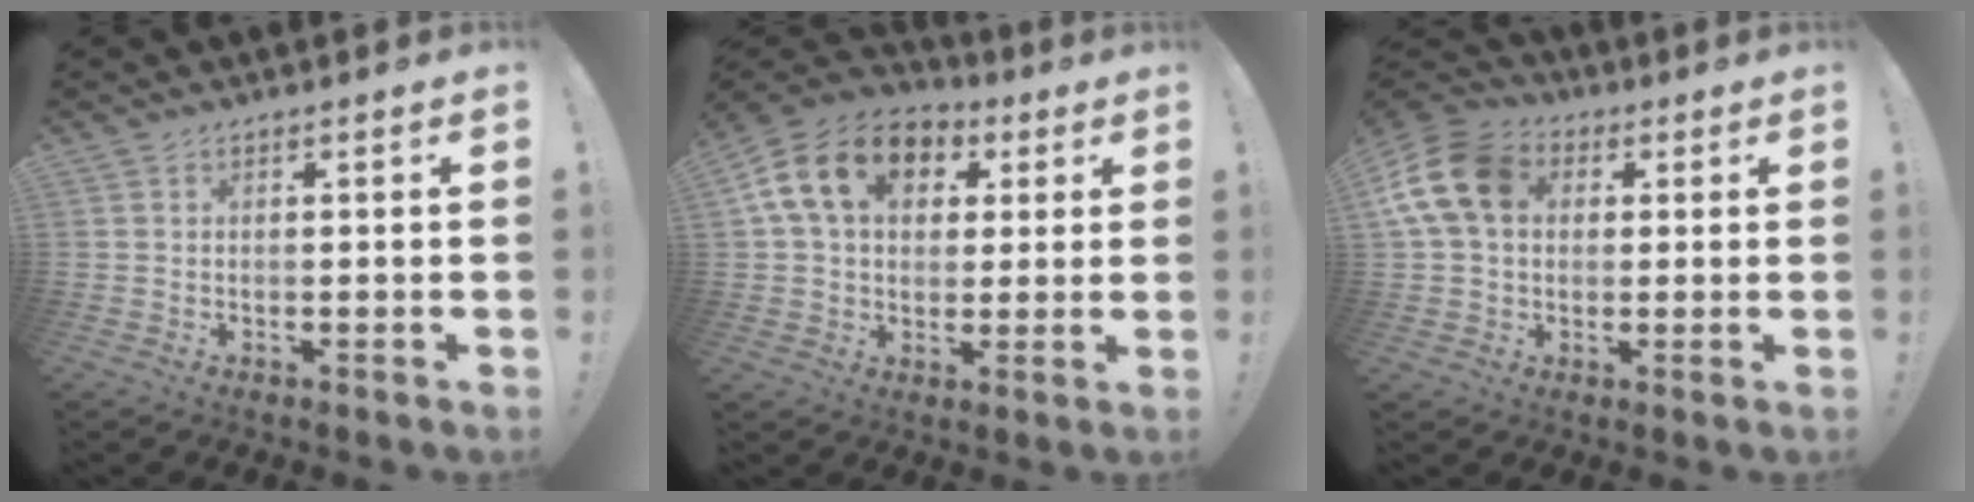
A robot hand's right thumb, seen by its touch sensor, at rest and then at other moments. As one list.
[{"total": 16.6, "force": [5.3, 11.9, 10.3], "torque": [-0.173, 0.003, 0.100]}, {"total": 14.9, "force": [3.3, 11.2, 9.2], "torque": [-0.170, 0.008, 0.070]}]